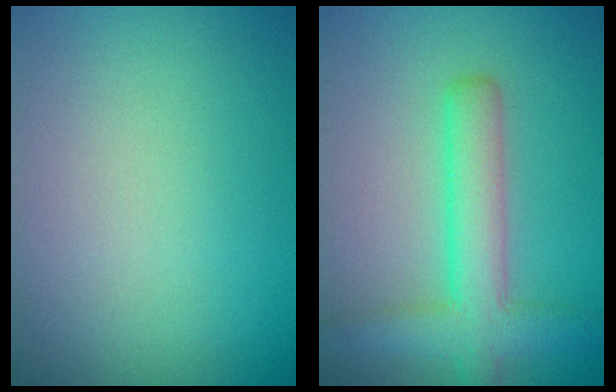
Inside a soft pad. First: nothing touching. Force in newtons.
{"total": 4.9, "press": 4.9, "slide": 0.3}